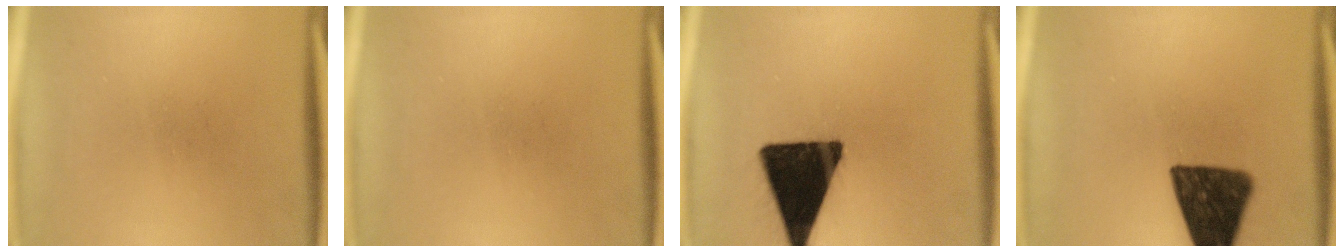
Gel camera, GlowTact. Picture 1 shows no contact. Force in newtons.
{"total": 0.0}
{"total": 19.4}
{"total": 13.9}